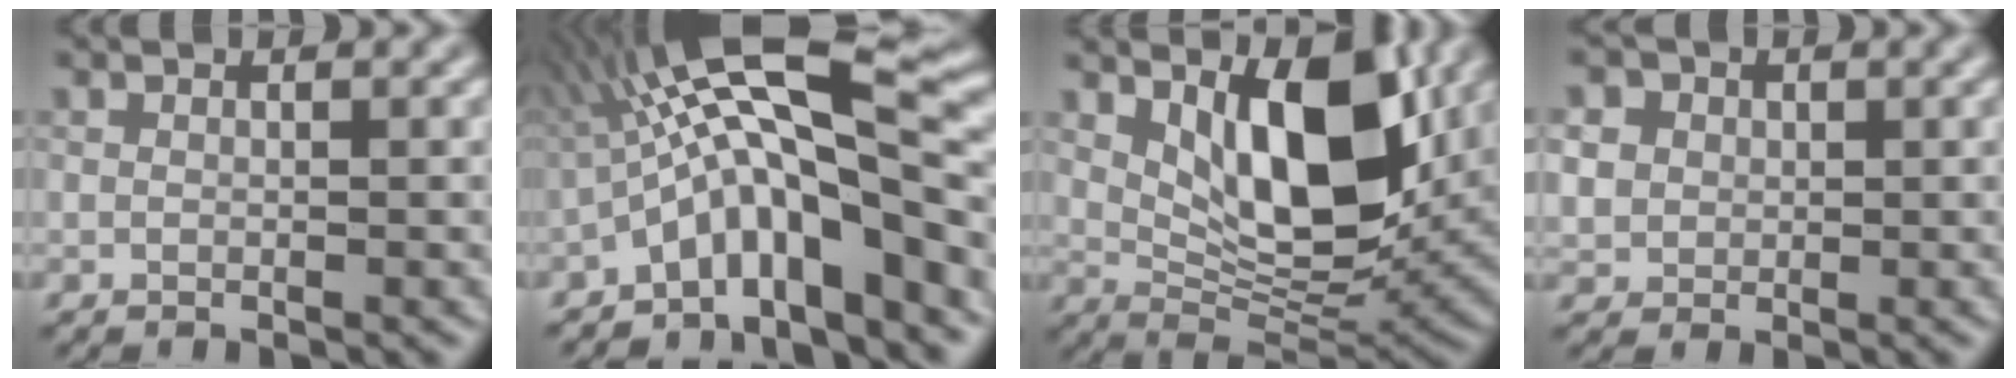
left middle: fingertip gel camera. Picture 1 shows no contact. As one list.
[{"total": 11.6, "force": [-2.3, 3.1, 10.9], "torque": [-0.179, 0.041, -0.038]}, {"total": 8.7, "force": [2.5, 4.0, 7.3], "torque": [-0.123, -0.013, 0.057]}, {"total": 4.6, "force": [1.9, 3.8, 1.6], "torque": [-0.062, 0.023, 0.040]}]